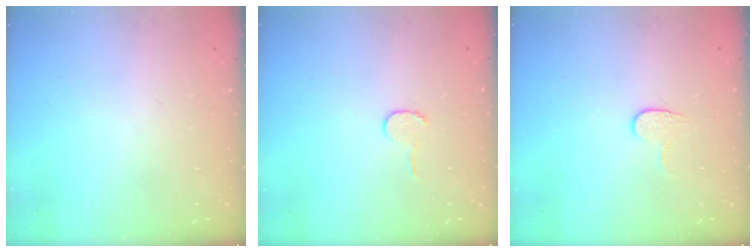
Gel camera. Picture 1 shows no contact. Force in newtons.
{"total": 3.9, "press": 3.9, "slide": 0.3}
{"total": 4.5, "press": 4.5, "slide": 0.4}